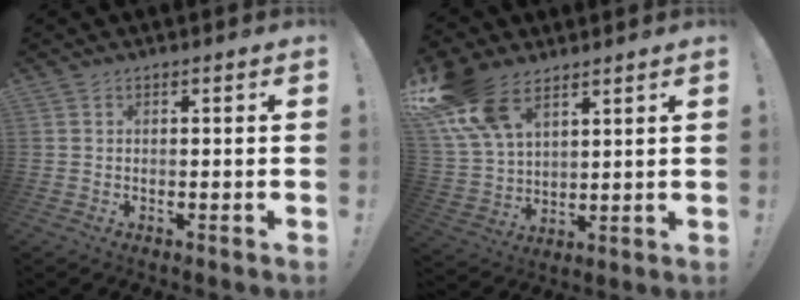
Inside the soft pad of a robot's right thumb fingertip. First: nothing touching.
{"total": 16.5, "force": [10.2, 9.3, 9.0], "torque": [-0.184, -0.049, 0.195]}